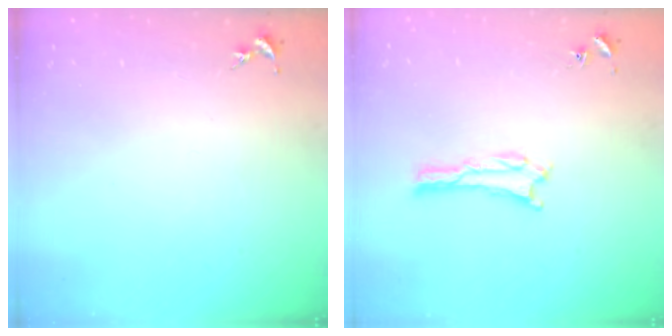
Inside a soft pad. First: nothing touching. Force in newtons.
{"total": 1.3, "press": 1.3, "slide": 0.4}